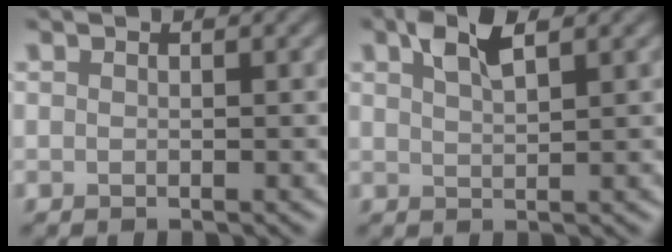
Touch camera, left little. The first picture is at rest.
{"total": 3.0, "force": [1.8, 0.9, 2.2], "torque": [-0.043, 0.006, 0.034]}